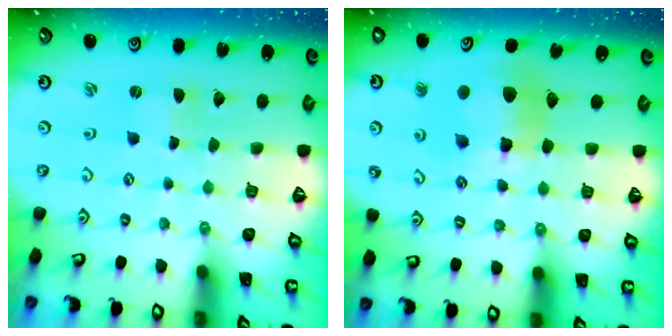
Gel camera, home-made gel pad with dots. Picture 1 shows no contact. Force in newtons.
{"total": 11.5, "press": 11.4, "slide": 1.6}